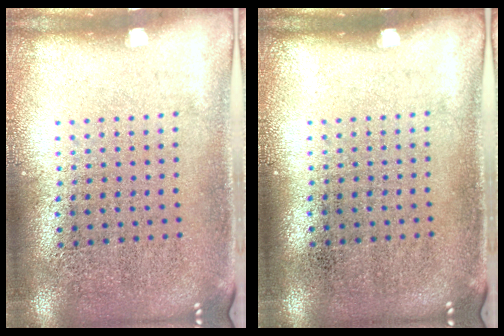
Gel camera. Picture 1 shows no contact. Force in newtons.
{"total": 0.0}